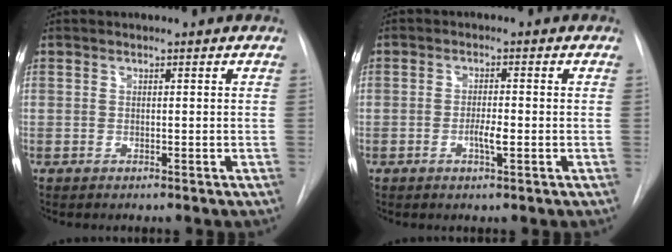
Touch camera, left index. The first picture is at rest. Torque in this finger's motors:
{"motor_torque": [0.28, 0.05, 0.06, 0.01]}